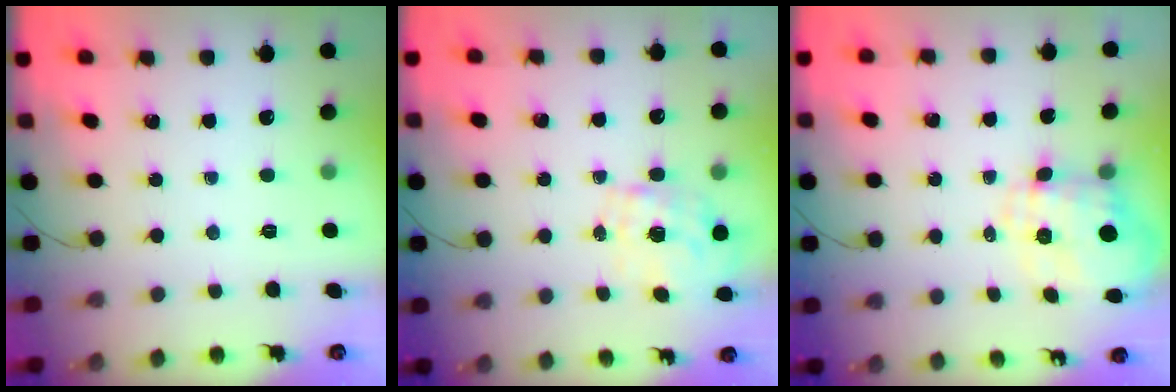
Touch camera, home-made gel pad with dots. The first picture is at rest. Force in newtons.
{"total": 1.6, "press": 1.4, "slide": 0.8}
{"total": 4.1, "press": 3.5, "slide": 2.1}